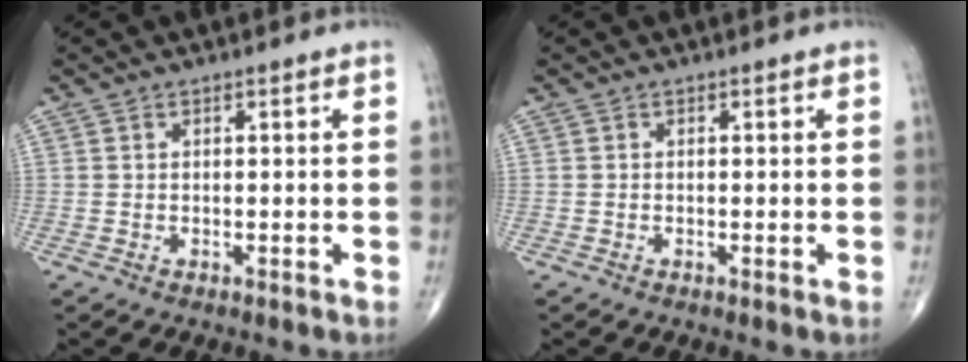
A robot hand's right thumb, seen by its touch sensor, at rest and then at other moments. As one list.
[{"total": 0.0}]